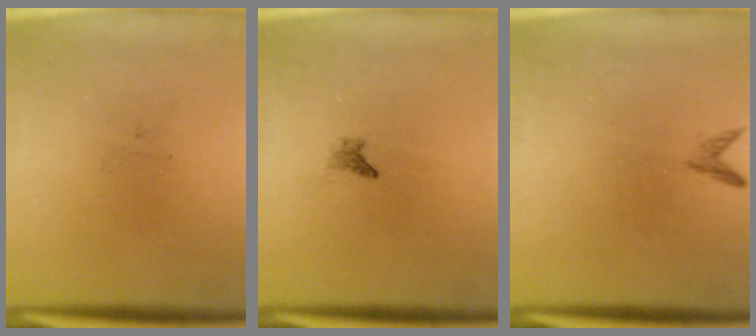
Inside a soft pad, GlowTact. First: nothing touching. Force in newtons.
{"total": 0.8}
{"total": 0.8}